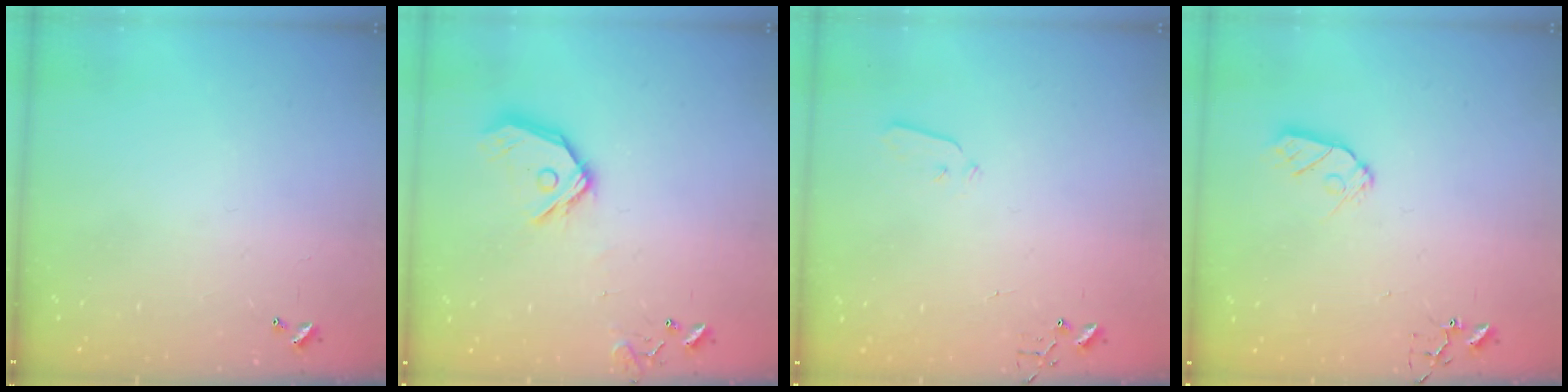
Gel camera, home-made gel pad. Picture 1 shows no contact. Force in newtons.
{"total": 14.2, "press": 14.0, "slide": 2.3}
{"total": 3.6, "press": 3.6, "slide": 0.6}
{"total": 7.6, "press": 7.6, "slide": 0.5}